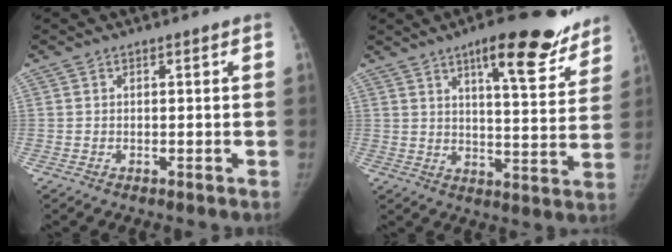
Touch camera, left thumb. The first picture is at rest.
{"total": 15.8, "force": [10.7, 4.5, 10.7], "torque": [-0.109, -0.055, 0.152]}